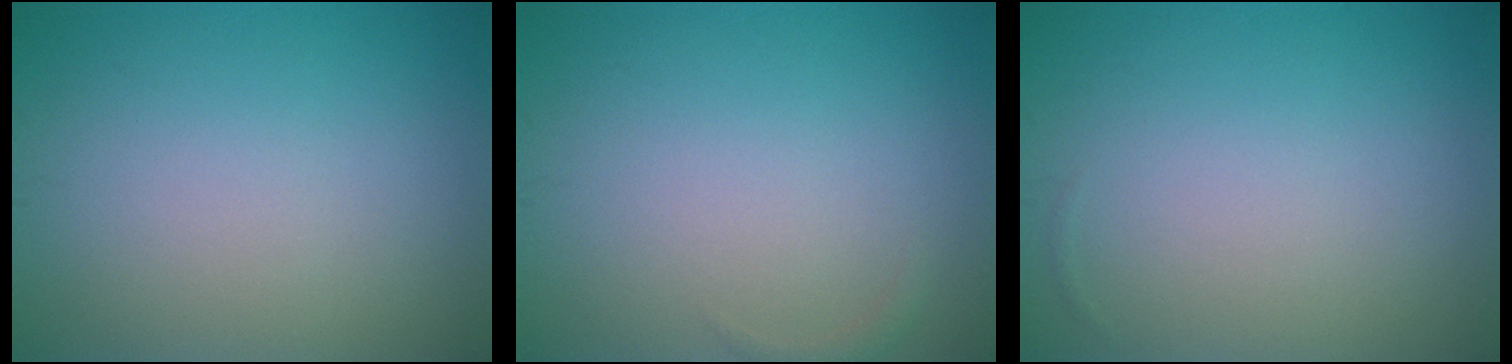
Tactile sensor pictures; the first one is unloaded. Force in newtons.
{"total": 0.6, "press": 0.6, "slide": 0.1}
{"total": 0.0}